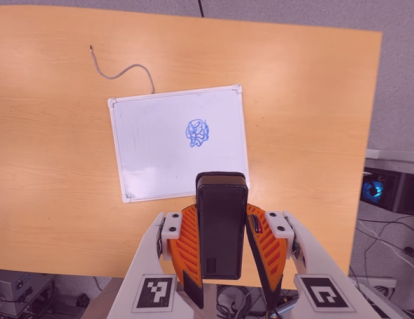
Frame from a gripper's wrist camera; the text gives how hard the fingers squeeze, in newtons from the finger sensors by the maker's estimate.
{"total": 5.5, "left": 4.3, "right": 6.8}